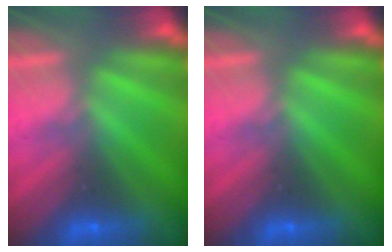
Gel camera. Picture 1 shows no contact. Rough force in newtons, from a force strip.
{"total": 0.0}